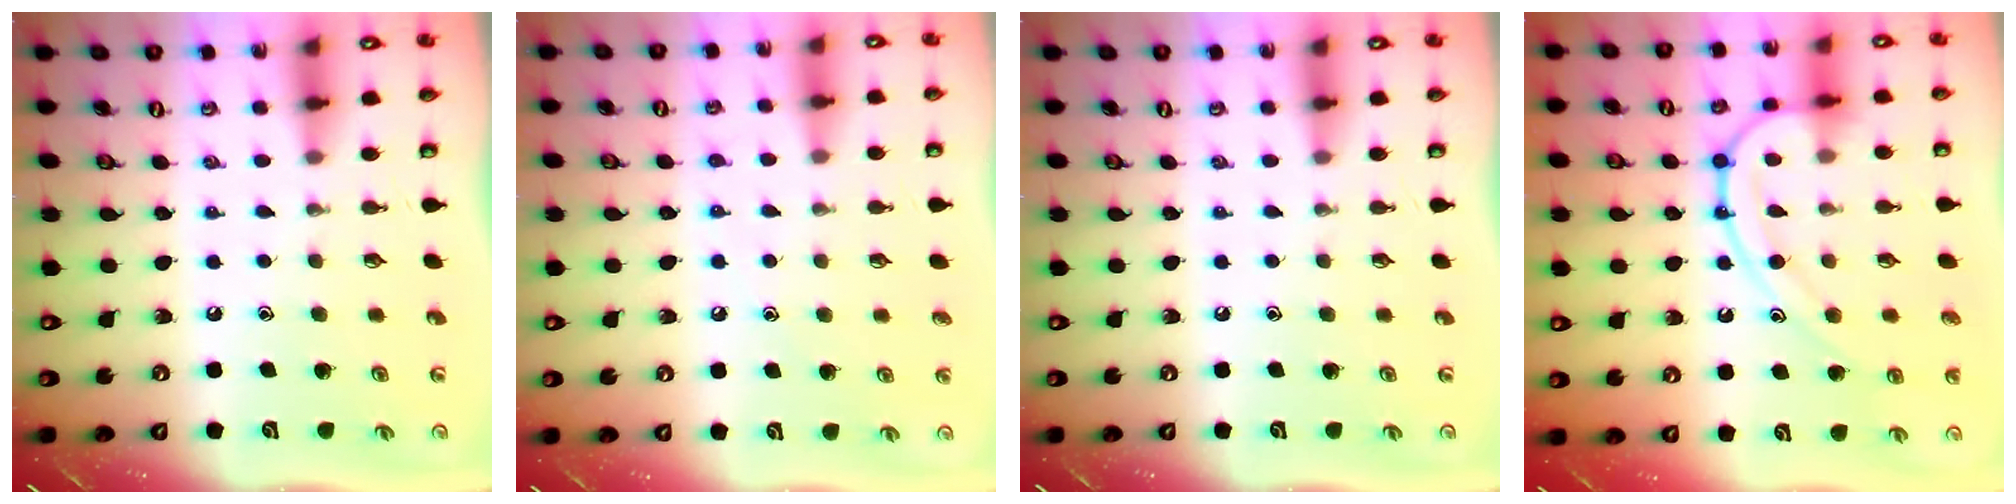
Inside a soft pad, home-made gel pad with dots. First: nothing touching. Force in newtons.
{"total": 4.5, "press": 4.4, "slide": 0.7}
{"total": 0.0}
{"total": 13.7, "press": 13.6, "slide": 0.8}